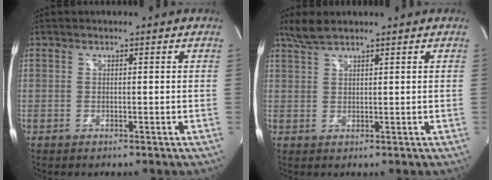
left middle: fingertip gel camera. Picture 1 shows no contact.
{"total": 3.0, "force": [2.6, 0.3, 1.5], "torque": [-0.039, 0.012, 0.058]}